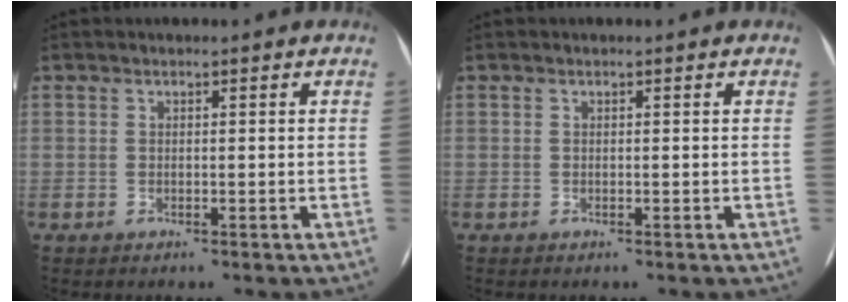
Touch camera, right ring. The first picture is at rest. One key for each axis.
{"total": 0.0}